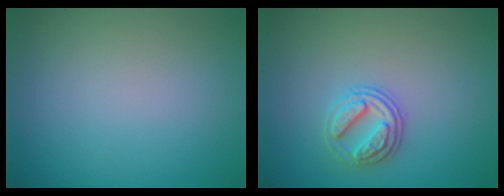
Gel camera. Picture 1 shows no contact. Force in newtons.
{"total": 2.7, "press": 2.7, "slide": 0.7}